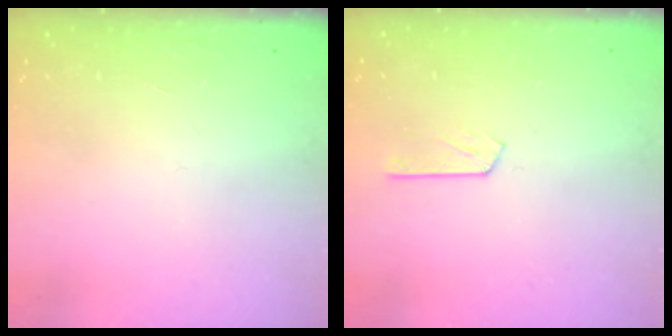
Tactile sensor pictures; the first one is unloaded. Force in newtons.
{"total": 2.8, "press": 2.8, "slide": 0.4}